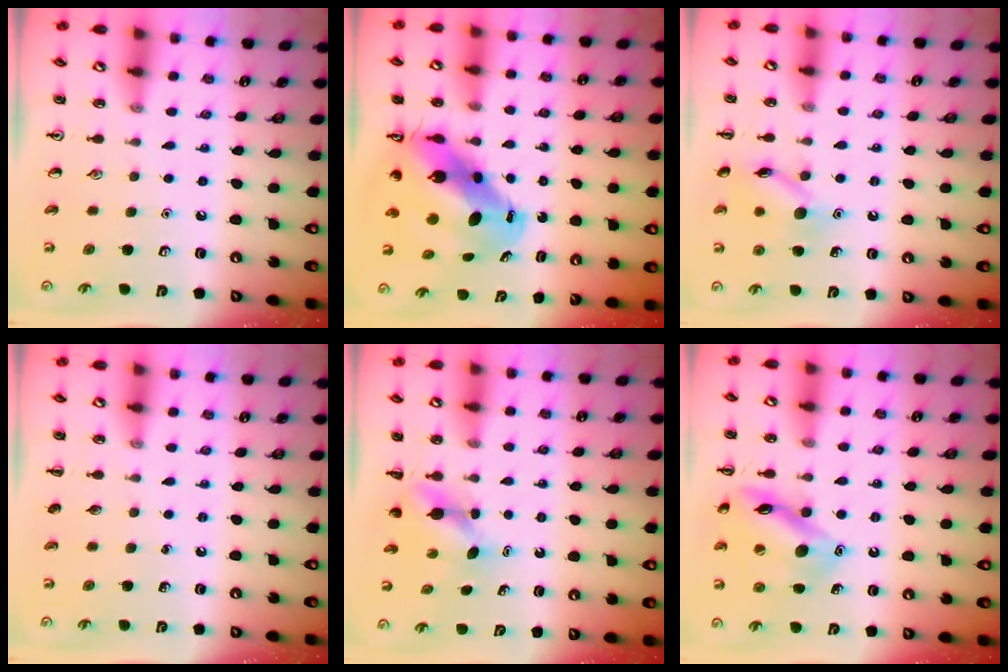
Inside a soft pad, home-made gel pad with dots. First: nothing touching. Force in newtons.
{"total": 13.2, "press": 12.7, "slide": 3.6}
{"total": 11.4, "press": 11.4, "slide": 0.6}
{"total": 0.0}
{"total": 3.9, "press": 3.9, "slide": 0.2}
{"total": 14.4, "press": 14.3, "slide": 1.1}